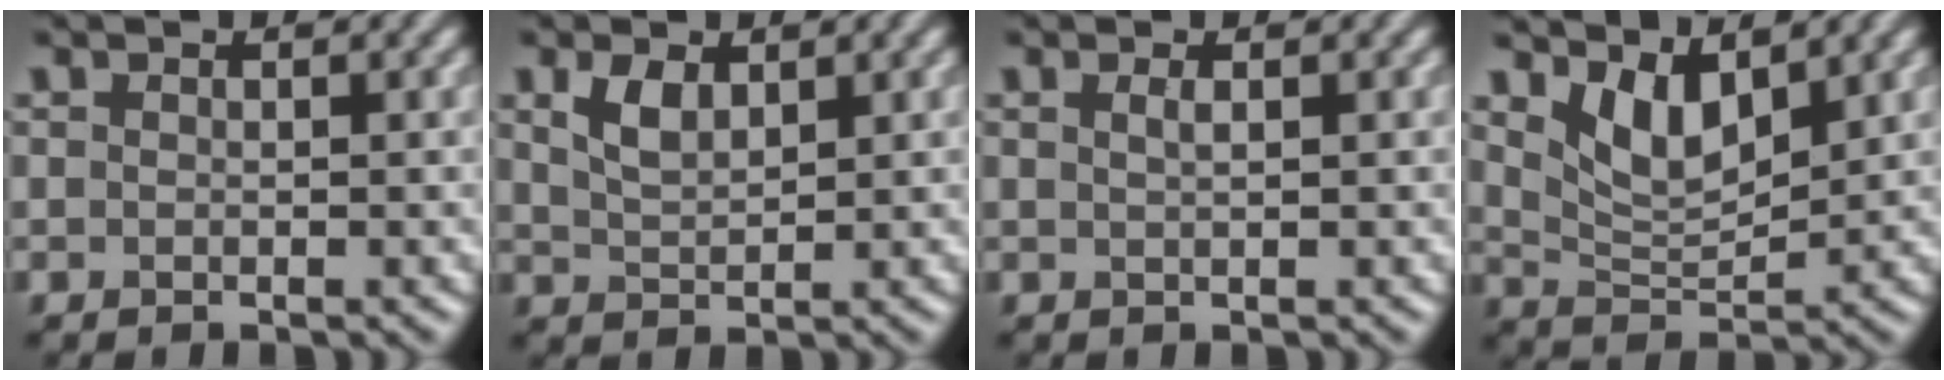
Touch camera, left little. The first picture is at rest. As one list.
[{"total": 2.5, "force": [1.4, 1.2, 1.6], "torque": [-0.040, 0.001, 0.032]}, {"total": 0.8, "force": [0.3, 0.3, 0.6], "torque": [-0.009, 0.003, 0.005]}, {"total": 4.3, "force": [2.4, 1.9, 3.0], "torque": [-0.065, -0.011, 0.049]}]